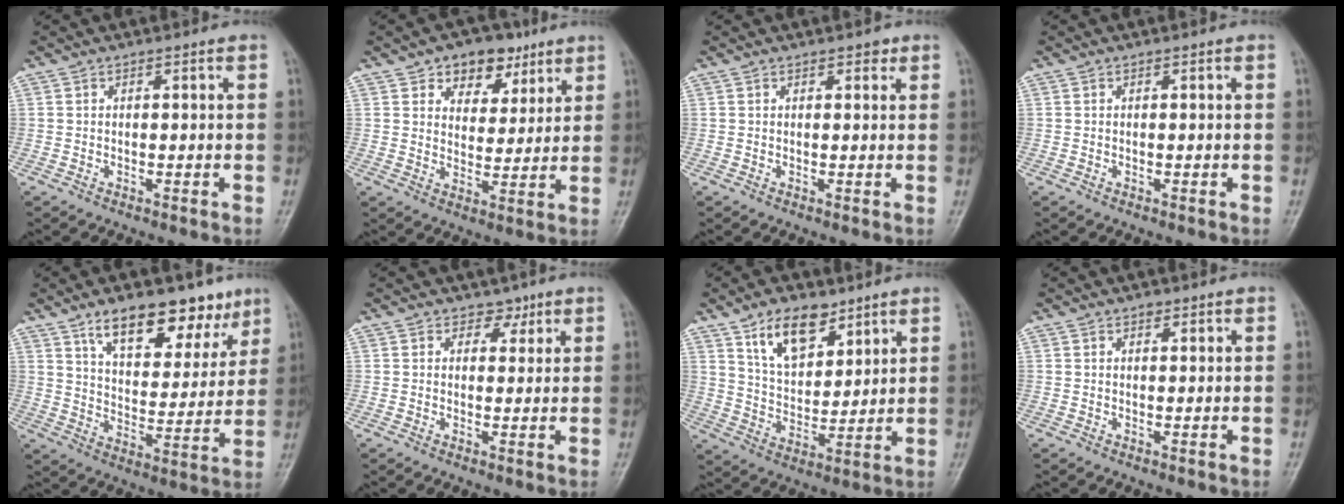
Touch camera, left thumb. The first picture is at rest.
{"total": 9.0, "force": [5.4, 6.1, 3.6], "torque": [-0.015, -0.020, 0.082]}
{"total": 1.4, "force": [0.9, 0.9, 0.6], "torque": [0.006, -0.003, 0.007]}
{"total": 0.0}
{"total": 16.0, "force": [10.5, 7.9, 9.1], "torque": [-0.075, -0.054, 0.165]}
{"total": 2.5, "force": [1.6, 1.9, 0.4], "torque": [0.018, -0.007, 0.016]}
{"total": 11.3, "force": [7.1, 6.1, 6.4], "torque": [-0.082, -0.043, 0.133]}
{"total": 1.0, "force": [0.7, 0.6, 0.3], "torque": [0.001, -0.004, 0.007]}